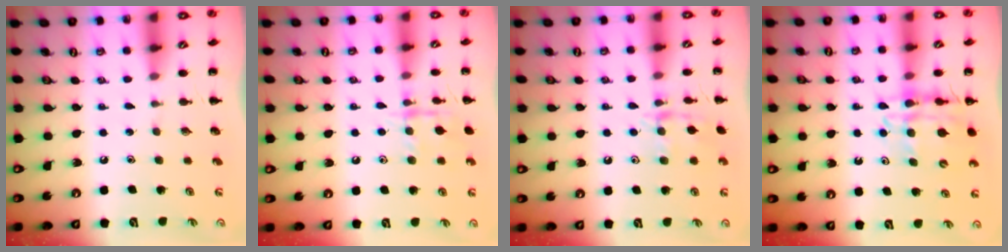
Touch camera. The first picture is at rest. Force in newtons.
{"total": 9.7, "press": 9.7, "slide": 0.5}
{"total": 11.0, "press": 11.0, "slide": 0.6}
{"total": 12.3, "press": 11.8, "slide": 3.7}